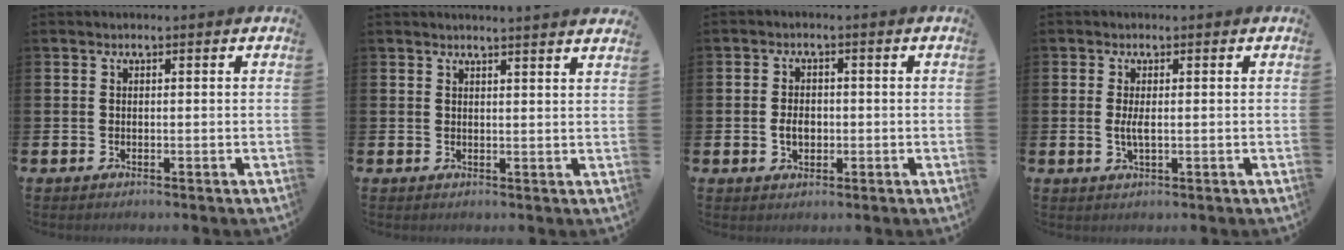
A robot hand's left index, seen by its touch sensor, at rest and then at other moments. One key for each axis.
{"total": 2.1, "fx": 2.1, "fy": -0.5, "fz": -0.1, "tx": 0.003, "ty": -0.012, "tz": 0.038}
{"total": 2.8, "fx": -0.4, "fy": 2.0, "fz": 1.9, "tx": -0.021, "ty": -0.002, "tz": -0.013}
{"total": 1.9, "fx": 0.0, "fy": 0.5, "fz": 1.9, "tx": -0.034, "ty": -0.002, "tz": -0.001}